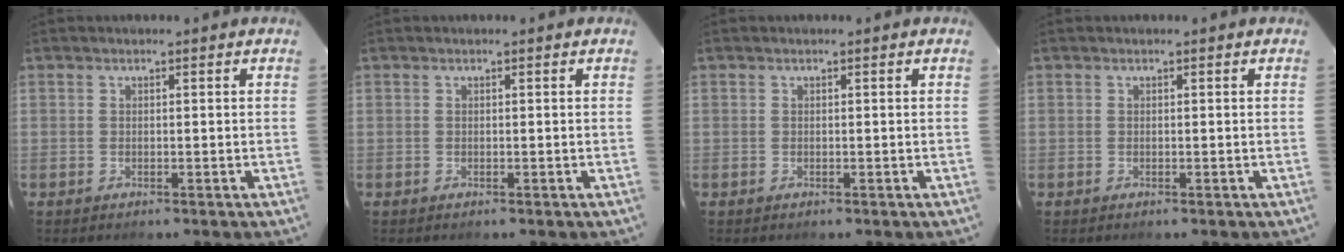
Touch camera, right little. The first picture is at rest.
{"total": 0.0}
{"total": 0.0}
{"total": 0.0}